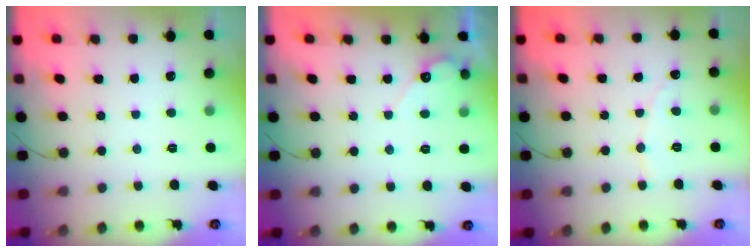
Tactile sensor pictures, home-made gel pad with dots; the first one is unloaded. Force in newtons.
{"total": 4.5, "press": 4.5, "slide": 0.2}
{"total": 2.9, "press": 2.9, "slide": 0.3}